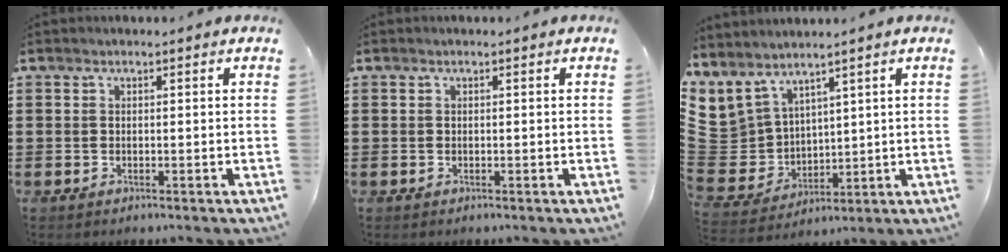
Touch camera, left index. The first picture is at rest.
{"total": 0.0}
{"total": 5.6, "force": [3.8, 4.1, 0.2], "torque": [-0.059, -0.043, 0.072]}